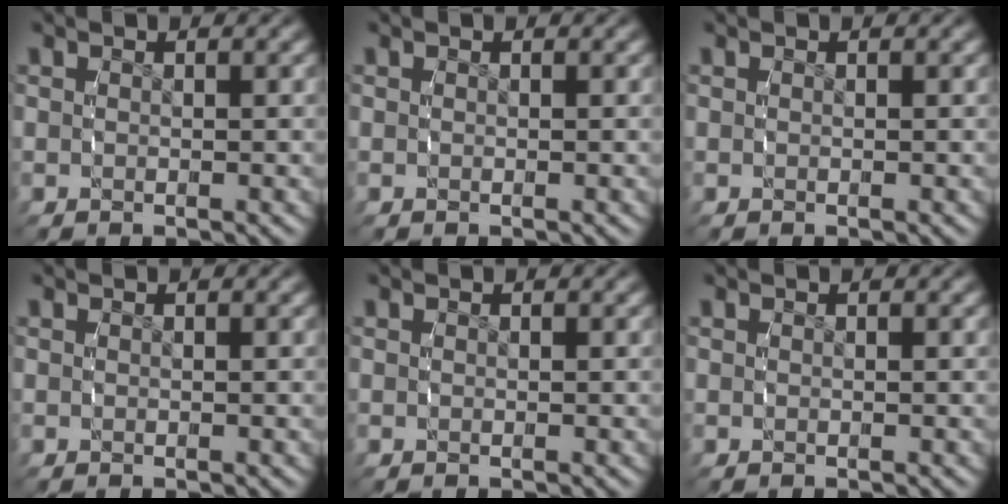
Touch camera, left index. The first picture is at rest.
{"total": 0.0}
{"total": 0.0}
{"total": 0.0}
{"total": 0.0}
{"total": 0.0}